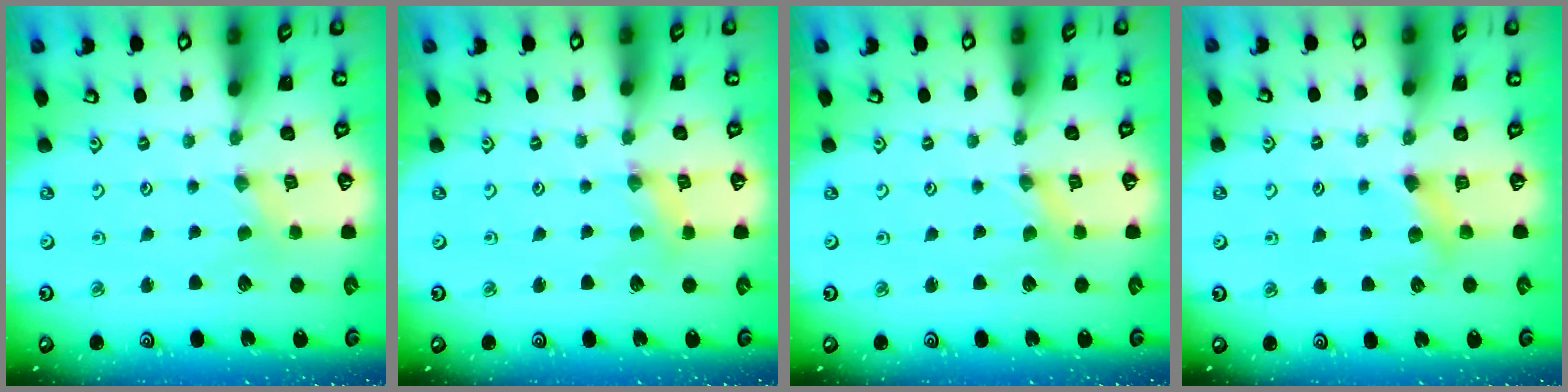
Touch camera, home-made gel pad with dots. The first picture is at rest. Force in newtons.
{"total": 2.4, "press": 2.4, "slide": 0.2}
{"total": 0.0}
{"total": 4.9, "press": 4.8, "slide": 0.5}